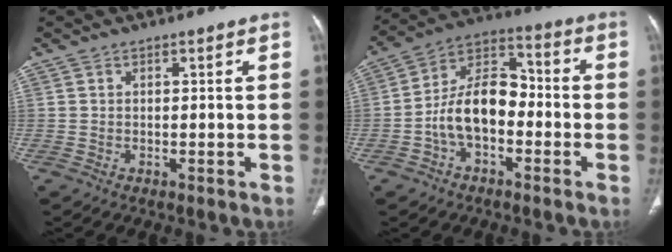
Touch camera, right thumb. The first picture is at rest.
{"total": 12.3, "force": [-3.0, 7.5, 9.3], "torque": [-0.148, 0.047, -0.063]}